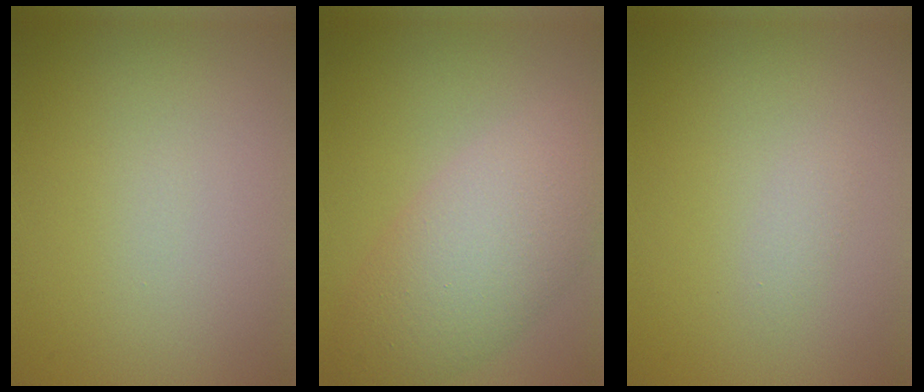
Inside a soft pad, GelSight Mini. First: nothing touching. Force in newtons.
{"total": 7.5, "press": 7.4, "slide": 0.6}
{"total": 0.8, "press": 0.8, "slide": 0.0}